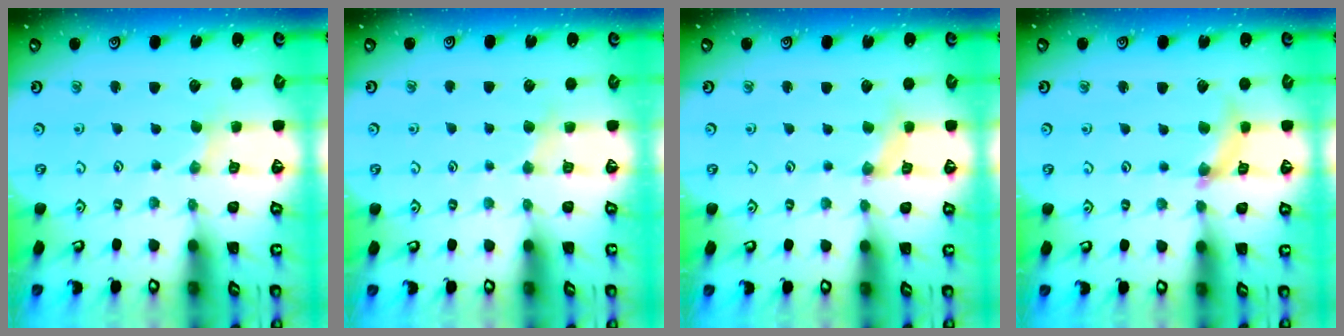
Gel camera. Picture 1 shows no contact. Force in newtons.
{"total": 2.5, "press": 2.5, "slide": 0.4}
{"total": 1.2, "press": 1.1, "slide": 0.3}
{"total": 6.4, "press": 6.4, "slide": 0.6}